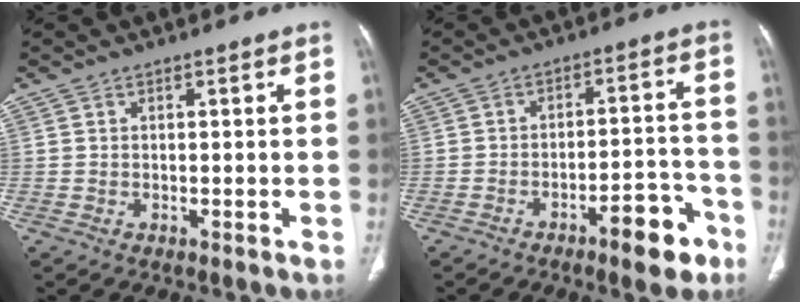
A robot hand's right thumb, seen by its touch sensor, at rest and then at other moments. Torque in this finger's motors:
{"motor_torque": [1.29, 0.87, 0.83, -1.08, 0.17]}